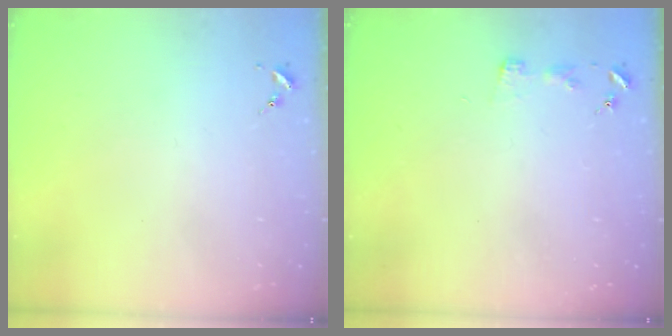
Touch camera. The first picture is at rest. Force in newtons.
{"total": 2.9, "press": 2.9, "slide": 0.3}